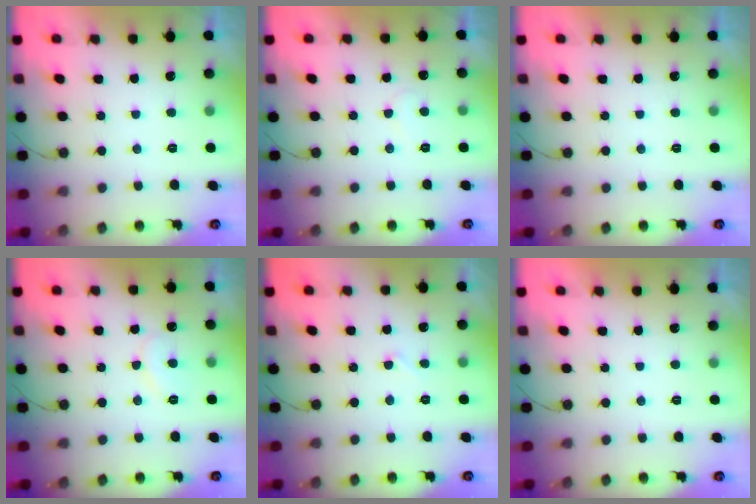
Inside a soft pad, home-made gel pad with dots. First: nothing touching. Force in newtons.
{"total": 5.7, "press": 5.7, "slide": 0.4}
{"total": 2.0, "press": 2.0, "slide": 0.1}
{"total": 6.9, "press": 6.9, "slide": 0.2}
{"total": 2.8, "press": 2.8, "slide": 0.2}
{"total": 1.8, "press": 1.8, "slide": 0.0}